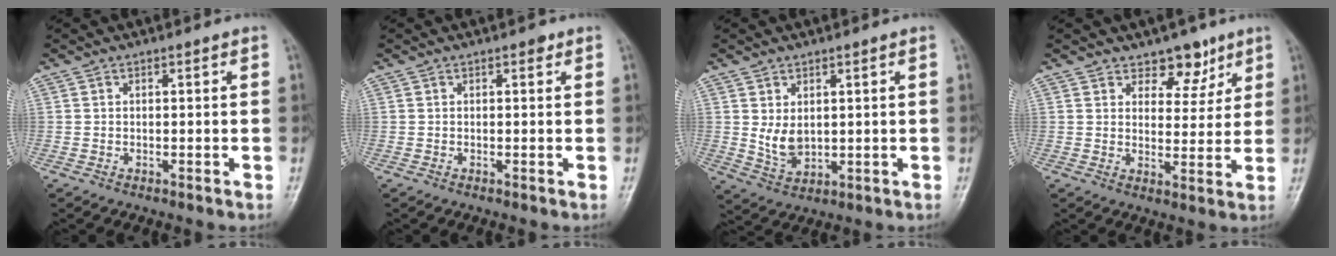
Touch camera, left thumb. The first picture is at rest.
{"total": 0.9, "force": [0.5, 0.6, 0.5], "torque": [0.001, 0.000, 0.002]}
{"total": 5.0, "force": [1.0, 3.4, 3.6], "torque": [-0.051, -0.016, 0.031]}
{"total": 6.3, "force": [4.4, 3.9, 2.3], "torque": [0.006, -0.027, 0.066]}